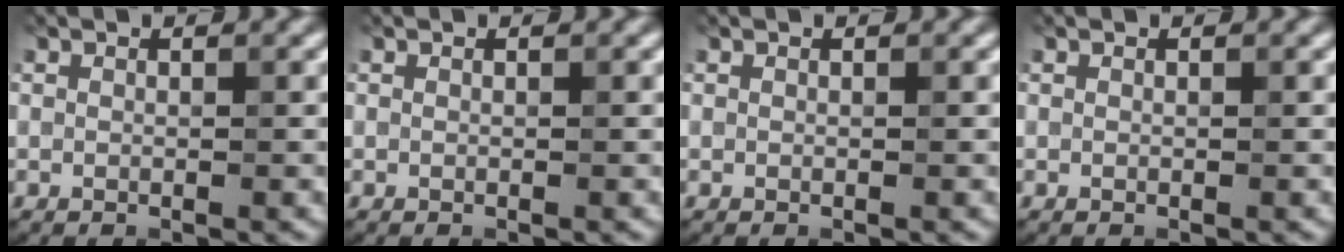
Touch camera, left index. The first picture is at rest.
{"total": 0.0}
{"total": 0.0}
{"total": 0.0}